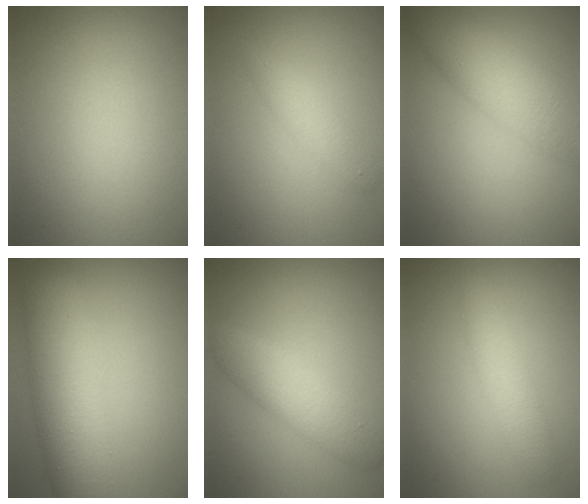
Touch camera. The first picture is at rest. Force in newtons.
{"total": 1.9, "press": 1.9, "slide": 0.0}
{"total": 6.6, "press": 6.6, "slide": 0.2}
{"total": 7.4, "press": 7.4, "slide": 0.3}
{"total": 3.7, "press": 3.7, "slide": 0.0}
{"total": 2.6, "press": 2.6, "slide": 0.1}